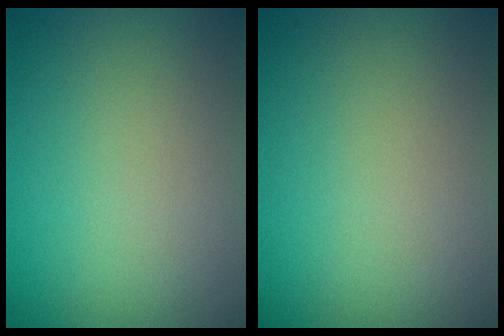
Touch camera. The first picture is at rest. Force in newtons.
{"total": 0.0}